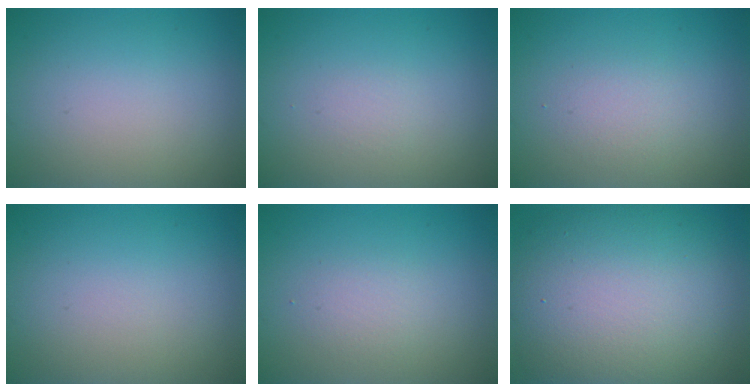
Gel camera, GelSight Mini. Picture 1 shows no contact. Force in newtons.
{"total": 0.0}
{"total": 1.6, "press": 1.6, "slide": 0.1}
{"total": 0.0}
{"total": 1.4, "press": 1.4, "slide": 0.1}
{"total": 13.8, "press": 13.7, "slide": 1.4}